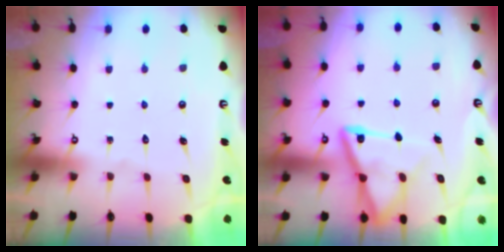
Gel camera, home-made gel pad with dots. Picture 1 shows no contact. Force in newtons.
{"total": 12.2, "press": 12.1, "slide": 1.1}